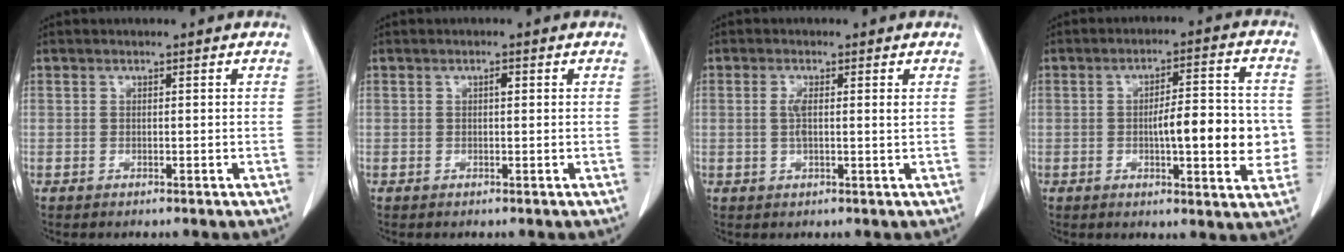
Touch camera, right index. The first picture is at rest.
{"total": 0.8, "force": [0.2, 0.3, 0.7], "torque": [-0.012, 0.002, 0.002]}
{"total": 2.7, "force": [0.5, 0.5, 2.6], "torque": [-0.052, 0.000, 0.008]}
{"total": 11.2, "force": [-1.3, 2.9, 10.7], "torque": [-0.151, 0.016, -0.015]}